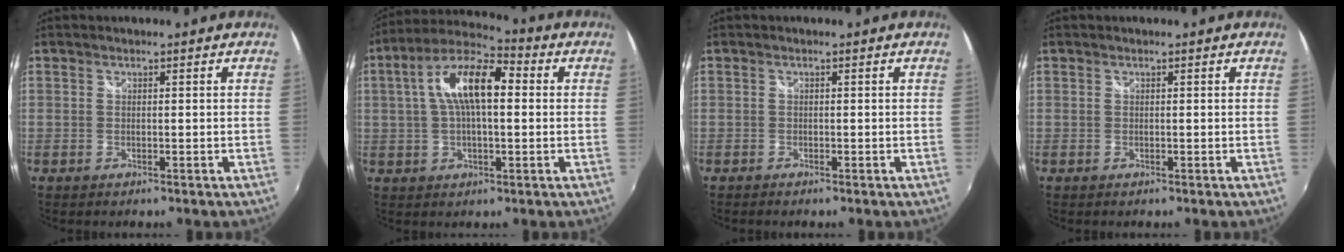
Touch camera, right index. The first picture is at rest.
{"total": 12.9, "force": [1.9, 5.3, 11.6], "torque": [-0.217, 0.027, 0.026]}
{"total": 0.6, "force": [-0.5, 0.2, 0.2], "torque": [-0.007, -0.003, -0.012]}
{"total": 0.0}